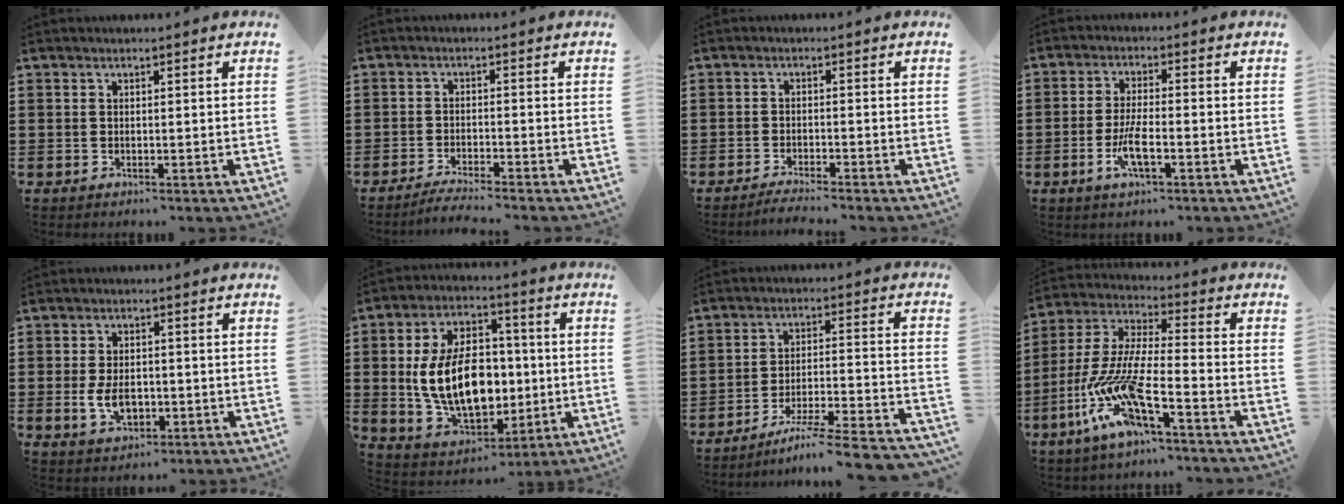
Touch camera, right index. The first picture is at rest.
{"total": 2.6, "force": [-2.5, -0.4, 0.6], "torque": [-0.012, -0.003, -0.050]}
{"total": 2.0, "force": [-1.9, -0.4, 0.5], "torque": [-0.010, -0.002, -0.036]}
{"total": 4.9, "force": [-2.0, 1.1, 4.4], "torque": [-0.100, -0.008, -0.042]}
{"total": 4.9, "force": [-0.9, 3.0, 3.8], "torque": [-0.077, -0.005, -0.020]}
{"total": 13.6, "force": [-0.2, 8.5, 10.7], "torque": [-0.229, -0.001, -0.004]}
{"total": 7.4, "force": [-6.2, -0.4, 3.9], "torque": [-0.067, -0.012, -0.122]}
{"total": 11.6, "force": [-8.0, 1.6, 8.3], "torque": [-0.202, -0.021, -0.171]}